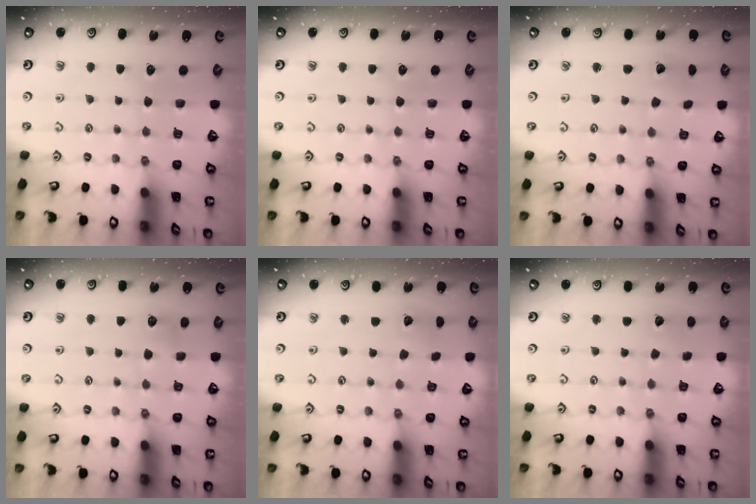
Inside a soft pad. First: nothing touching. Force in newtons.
{"total": 0.0}
{"total": 2.0, "press": 2.0, "slide": 0.1}
{"total": 4.3, "press": 4.3, "slide": 0.6}
{"total": 2.6, "press": 2.6, "slide": 0.4}
{"total": 3.6, "press": 3.6, "slide": 0.3}